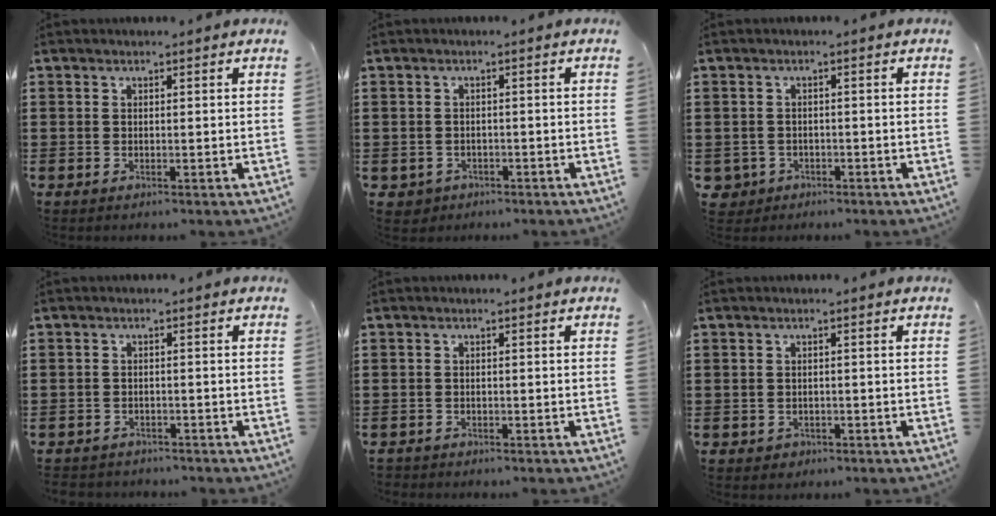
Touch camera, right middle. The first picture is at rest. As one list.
[{"total": 1.2, "force": [-0.8, 0.8, -0.1], "torque": [-0.004, 0.002, -0.021]}, {"total": 1.6, "force": [-1.0, 1.3, 0.1], "torque": [-0.009, 0.000, -0.025]}, {"total": 1.8, "force": [-1.8, 0.4, -0.2], "torque": [-0.004, 0.000, -0.041]}, {"total": 1.0, "force": [-1.0, 0.2, -0.1], "torque": [-0.001, 0.002, -0.021]}, {"total": 0.8, "force": [-0.5, 0.6, 0.0], "torque": [-0.004, 0.002, -0.013]}]